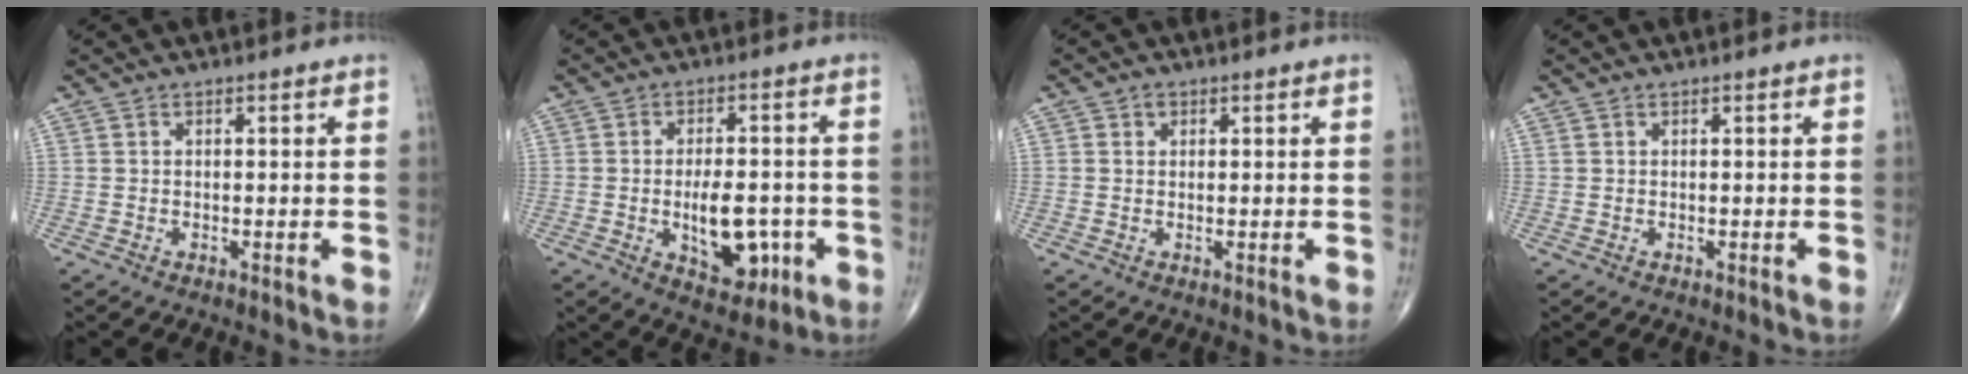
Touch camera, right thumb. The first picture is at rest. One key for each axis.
{"total": 10.4, "fx": -2.5, "fy": 5.6, "fz": 8.5, "tx": -0.099, "ty": 0.009, "tz": -0.025}
{"total": 1.2, "fx": 0.4, "fy": 1.0, "fz": 0.4, "tx": 0.001, "ty": 0.000, "tz": 0.004}
{"total": 0.0}